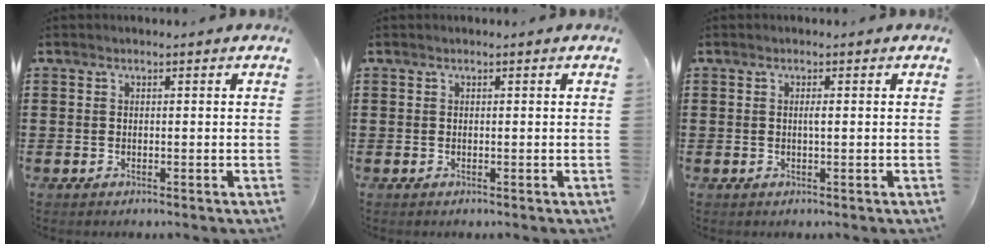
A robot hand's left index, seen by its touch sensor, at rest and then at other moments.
{"total": 0.0}
{"total": 1.0, "force": [0.2, 0.1, 1.0], "torque": [-0.020, -0.003, 0.003]}